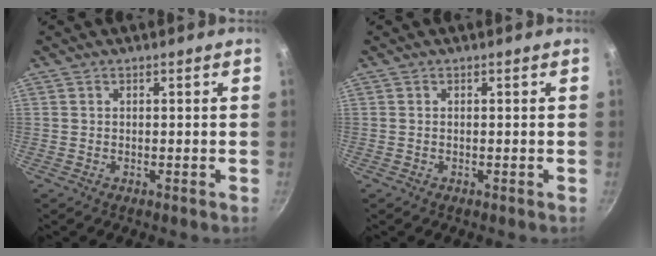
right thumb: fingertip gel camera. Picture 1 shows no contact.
{"total": 0.0}